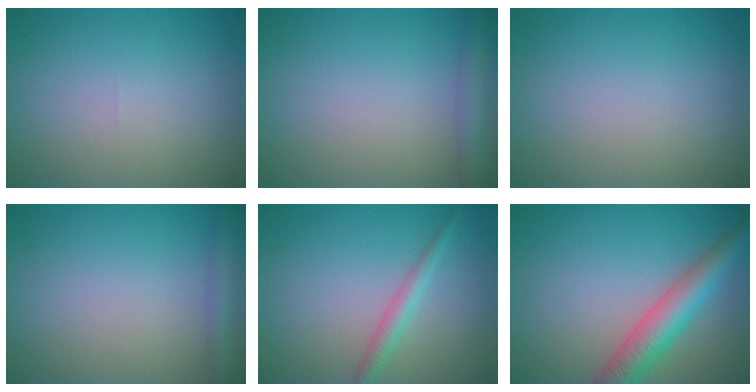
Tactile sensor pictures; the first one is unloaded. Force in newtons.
{"total": 2.7, "press": 2.7, "slide": 0.2}
{"total": 0.0}
{"total": 2.1, "press": 2.1, "slide": 0.1}
{"total": 2.0, "press": 2.0, "slide": 0.0}
{"total": 5.6, "press": 5.6, "slide": 0.2}